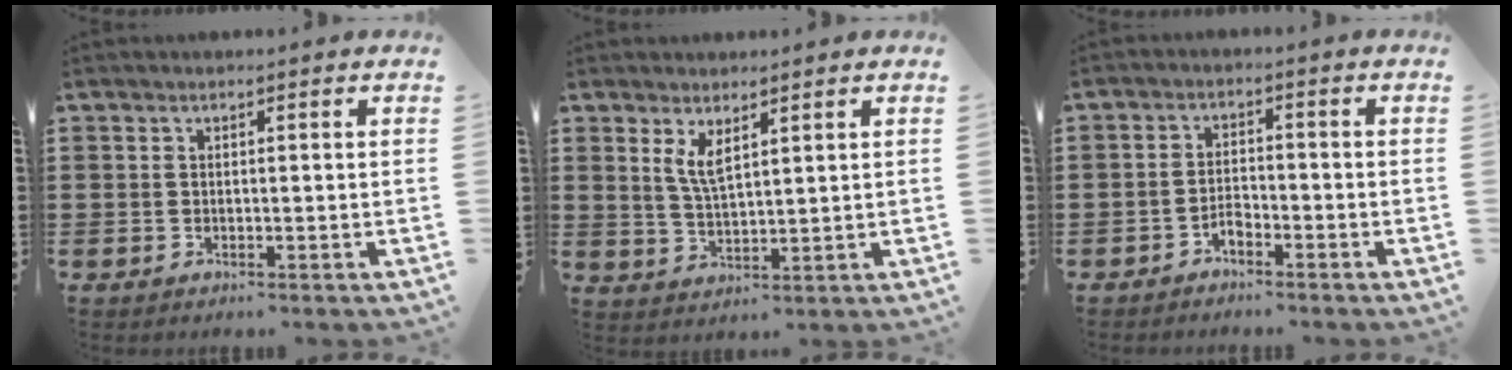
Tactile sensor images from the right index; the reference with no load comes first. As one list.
[{"total": 3.8, "force": [2.1, 1.2, 2.9], "torque": [-0.063, 0.002, 0.038]}, {"total": 2.3, "force": [-1.9, 0.9, 0.8], "torque": [-0.023, 0.006, -0.041]}]